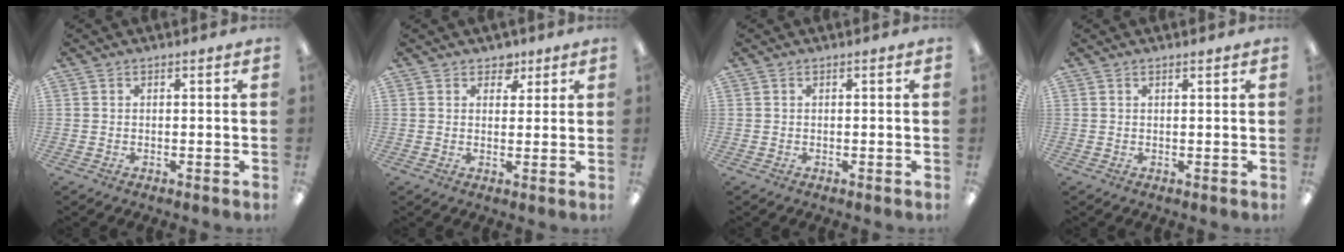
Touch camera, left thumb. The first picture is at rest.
{"total": 3.8, "force": [2.6, 2.6, 1.0], "torque": [-0.004, -0.010, 0.043]}
{"total": 0.0}
{"total": 0.7, "force": [0.6, 0.1, 0.3], "torque": [-0.006, 0.001, 0.011]}